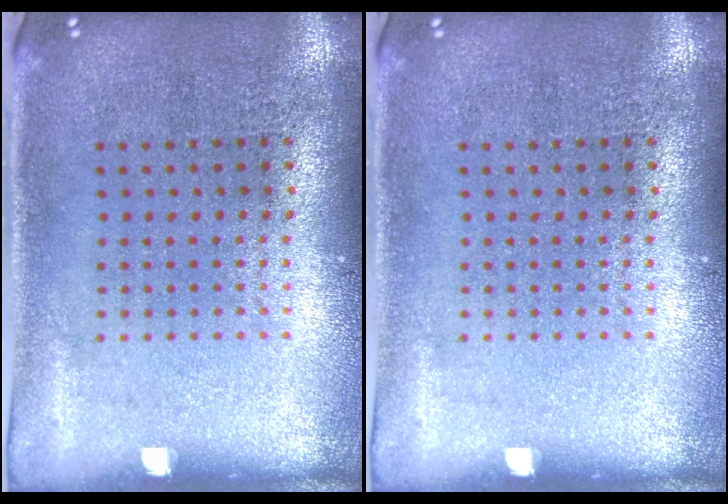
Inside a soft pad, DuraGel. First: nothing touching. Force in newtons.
{"total": 0.0}